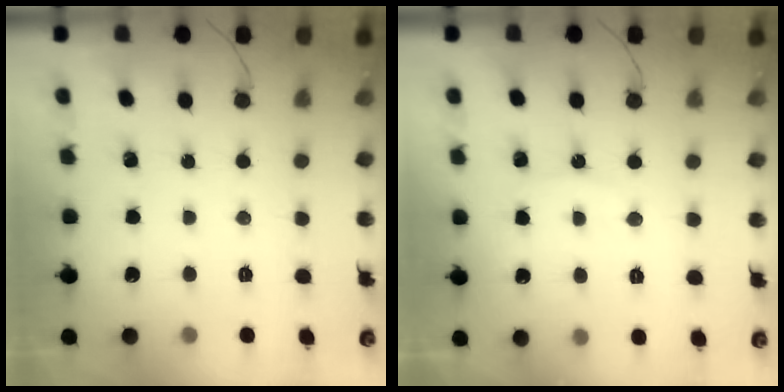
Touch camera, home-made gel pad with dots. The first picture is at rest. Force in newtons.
{"total": 6.9, "press": 6.9, "slide": 0.7}